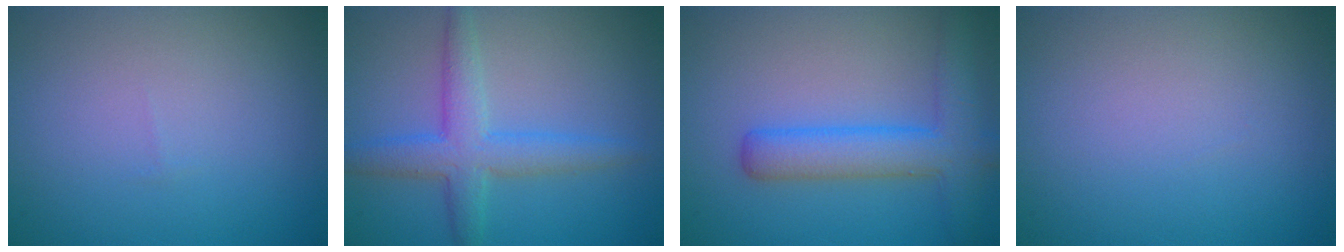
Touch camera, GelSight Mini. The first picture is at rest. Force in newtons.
{"total": 4.1, "press": 4.1, "slide": 0.1}
{"total": 5.0, "press": 5.0, "slide": 0.3}
{"total": 0.0}